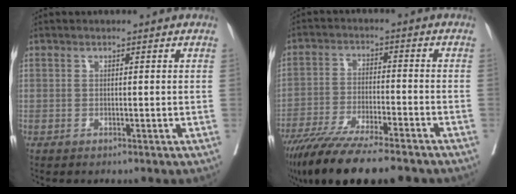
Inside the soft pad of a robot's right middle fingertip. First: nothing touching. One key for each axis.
{"total": 16.6, "fx": -13.3, "fy": 2.3, "fz": 9.7, "tx": -0.164, "ty": -0.041, "tz": -0.218}